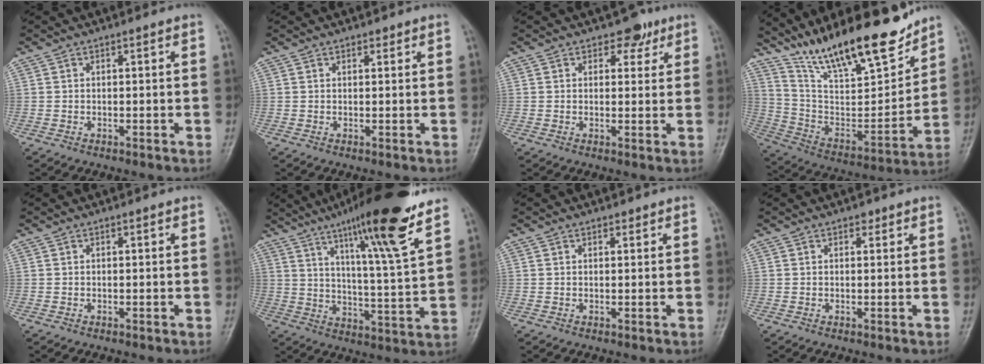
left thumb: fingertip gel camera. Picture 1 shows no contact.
{"total": 0.8, "force": [0.6, 0.4, 0.2], "torque": [0.002, -0.004, 0.007]}
{"total": 3.5, "force": [2.3, 2.3, 1.3], "torque": [0.007, -0.010, 0.030]}
{"total": 23.7, "force": [18.0, 6.6, 13.9], "torque": [-0.195, -0.087, 0.314]}
{"total": 0.0}
{"total": 19.3, "force": [12.4, 1.5, 14.8], "torque": [-0.210, -0.057, 0.190]}
{"total": 0.7, "force": [0.6, 0.4, 0.2], "torque": [0.001, -0.004, 0.007]}
{"total": 1.0, "force": [0.7, 0.6, 0.4], "torque": [0.002, -0.004, 0.006]}